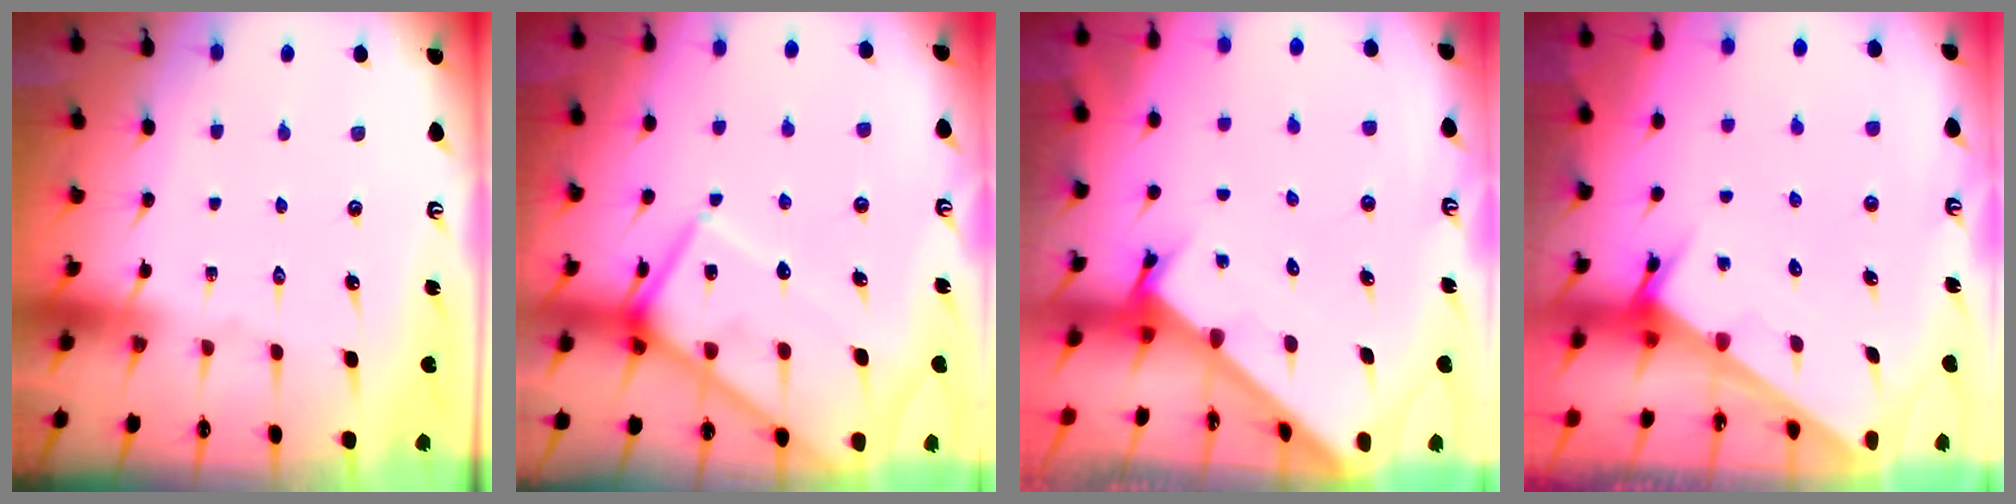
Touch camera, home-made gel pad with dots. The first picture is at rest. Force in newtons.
{"total": 15.7, "press": 15.7, "slide": 1.2}
{"total": 2.7, "press": 2.7, "slide": 0.3}
{"total": 2.5, "press": 2.5, "slide": 0.1}